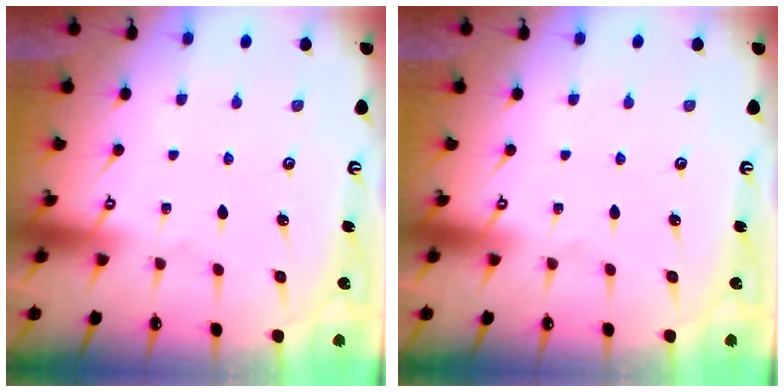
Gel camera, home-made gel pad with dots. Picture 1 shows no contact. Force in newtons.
{"total": 0.0}